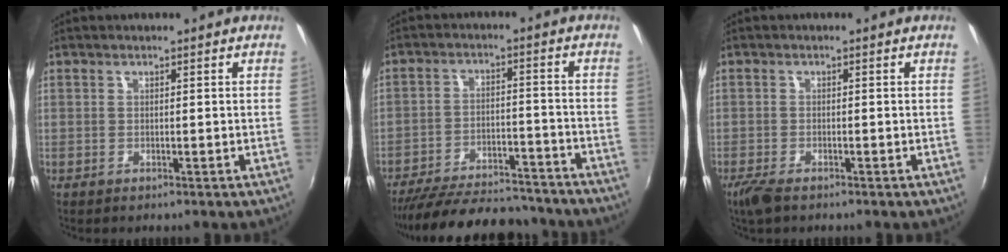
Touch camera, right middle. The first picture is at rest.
{"total": 22.2, "force": [-19.3, 5.9, 9.1], "torque": [-0.179, -0.009, -0.269]}
{"total": 3.4, "force": [-2.5, 1.0, 2.1], "torque": [-0.053, -0.012, -0.049]}